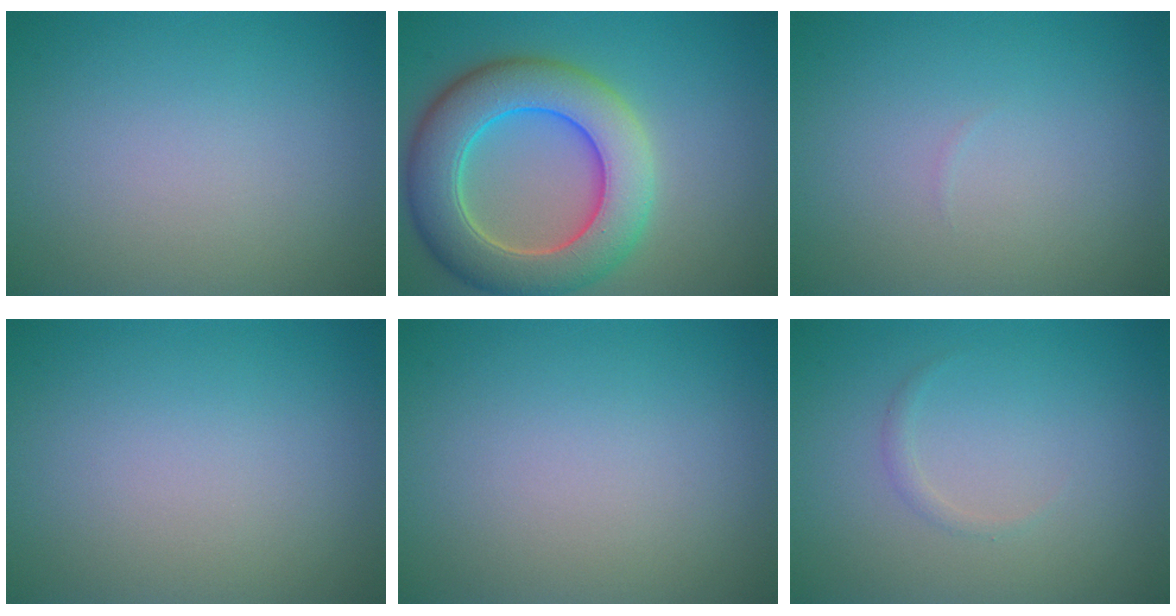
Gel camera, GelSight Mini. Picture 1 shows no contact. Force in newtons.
{"total": 9.3, "press": 9.3, "slide": 0.8}
{"total": 0.0}
{"total": 0.0}
{"total": 0.0}
{"total": 0.6, "press": 0.6, "slide": 0.0}